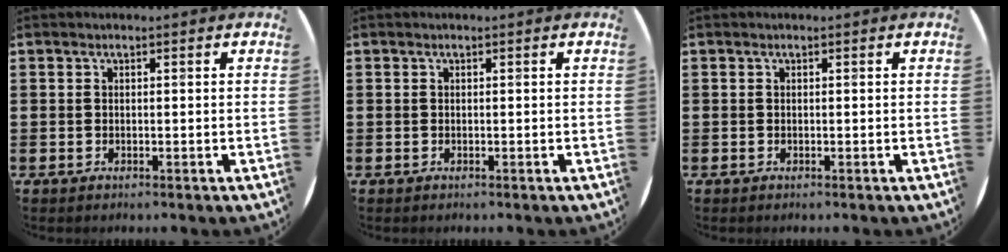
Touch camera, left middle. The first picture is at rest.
{"total": 0.0}
{"total": 0.0}